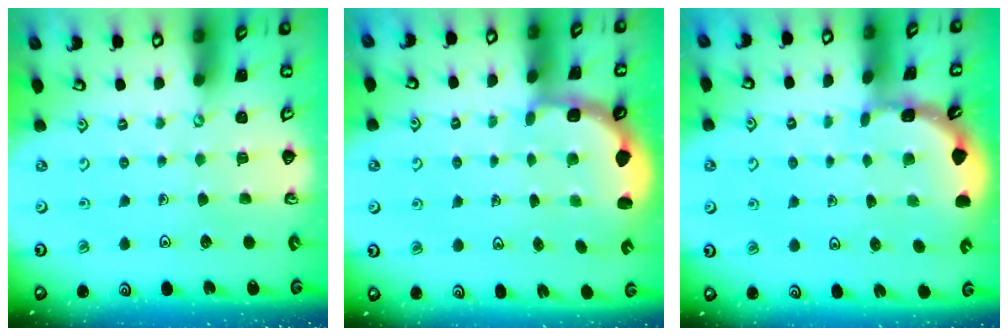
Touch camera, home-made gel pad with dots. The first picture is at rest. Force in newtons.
{"total": 2.8, "press": 2.2, "slide": 1.7}
{"total": 1.8, "press": 1.8, "slide": 0.1}